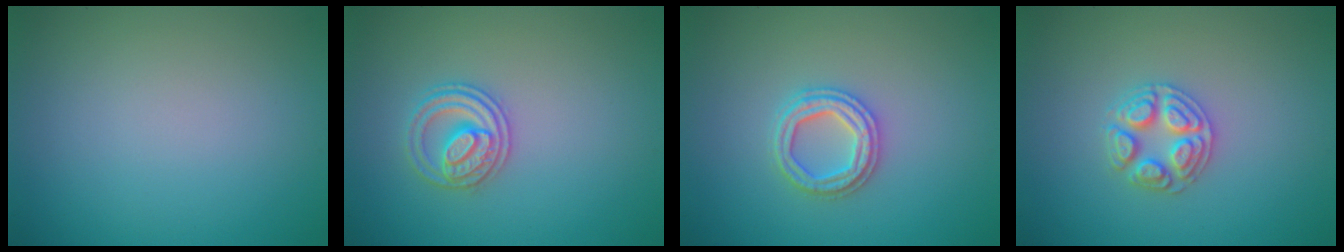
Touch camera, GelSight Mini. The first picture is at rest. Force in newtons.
{"total": 2.6, "press": 2.6, "slide": 0.5}
{"total": 2.7, "press": 2.6, "slide": 0.7}
{"total": 2.9, "press": 2.8, "slide": 0.4}